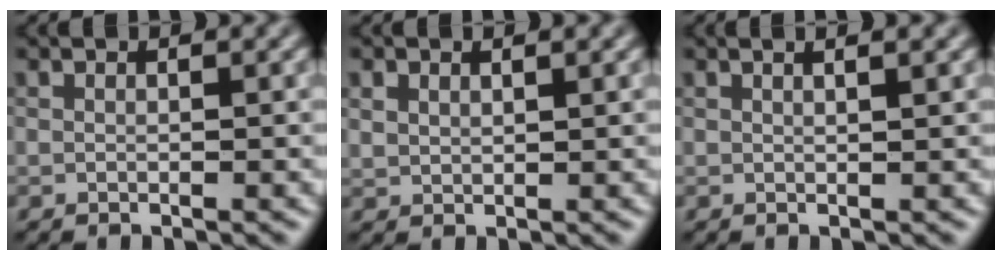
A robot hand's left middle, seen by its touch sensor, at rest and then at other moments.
{"total": 0.6, "force": [0.5, 0.2, 0.2], "torque": [-0.013, 0.001, 0.026]}
{"total": 2.0, "force": [1.2, 0.8, 1.3], "torque": [0.007, 0.016, -0.004]}